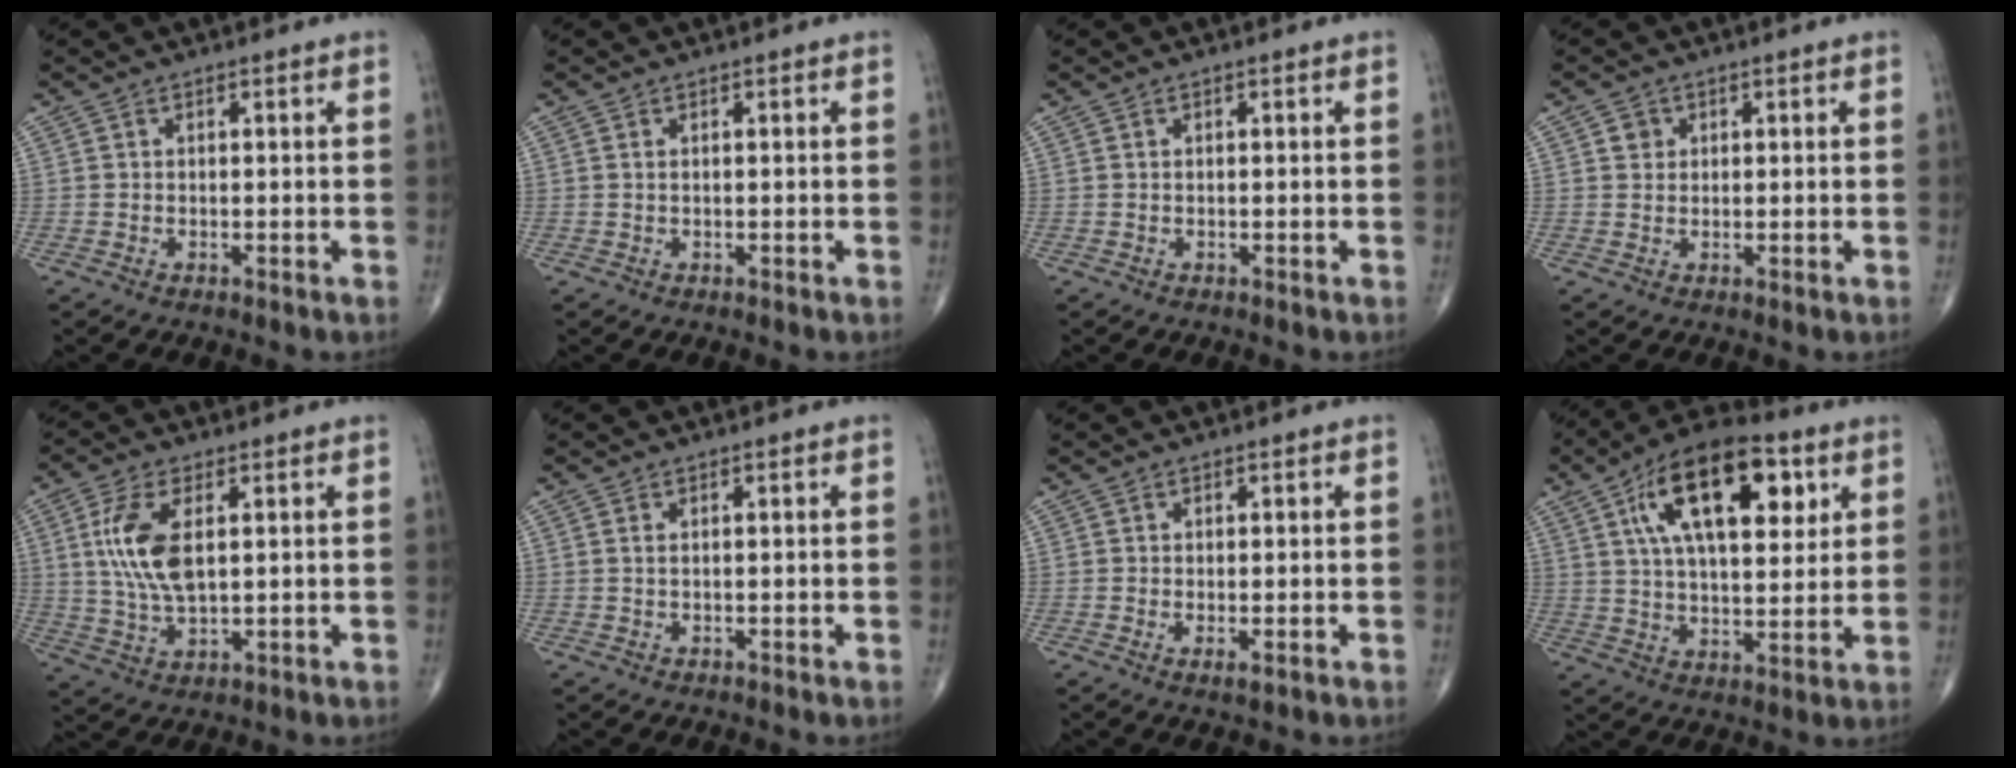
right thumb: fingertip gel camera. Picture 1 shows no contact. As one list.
[{"total": 0.0}, {"total": 0.0}, {"total": 2.0, "force": [0.6, 1.8, 0.5], "torque": [0.001, -0.002, 0.007]}, {"total": 10.7, "force": [2.3, 5.1, 9.1], "torque": [-0.190, -0.008, 0.047]}, {"total": 0.6, "force": [0.2, 0.3, 0.5], "torque": [-0.012, 0.004, 0.005]}, {"total": 1.4, "force": [-0.2, 0.4, 1.3], "torque": [-0.022, -0.005, -0.003]}, {"total": 20.7, "force": [7.8, 9.7, 16.5], "torque": [-0.242, -0.010, 0.123]}]